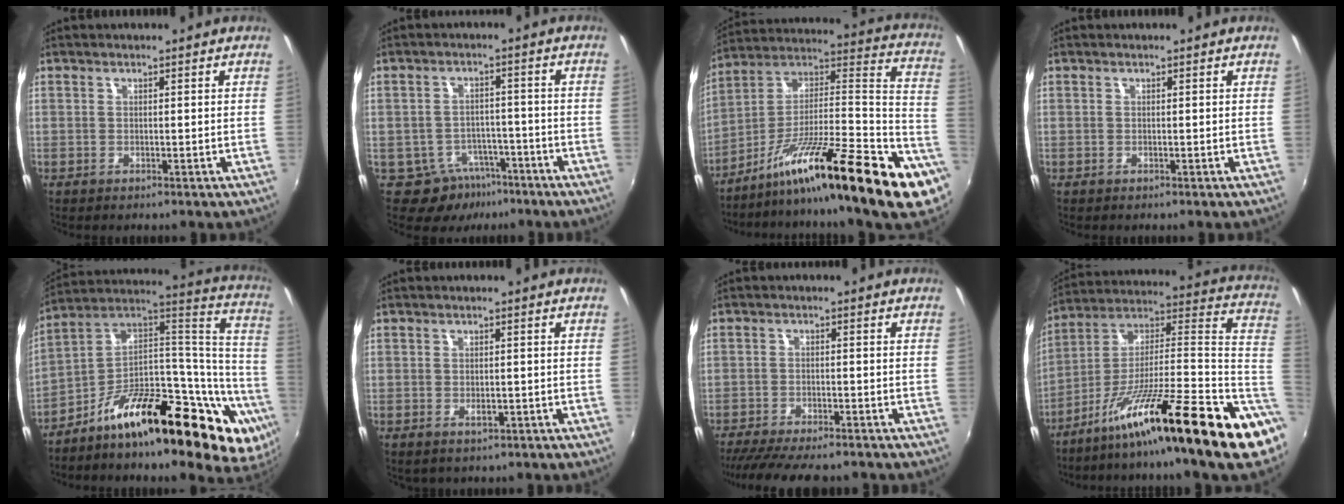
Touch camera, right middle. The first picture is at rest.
{"total": 6.2, "force": [-4.1, 4.5, 1.2], "torque": [-0.021, 0.018, -0.048]}
{"total": 29.0, "force": [-15.3, 4.1, 24.3], "torque": [-0.315, -0.008, -0.254]}
{"total": 0.0}
{"total": 28.1, "force": [-15.0, 9.9, 21.7], "torque": [-0.261, 0.027, -0.238]}
{"total": 1.4, "force": [-0.3, 0.9, 1.0], "torque": [-0.013, -0.004, -0.002]}
{"total": 11.8, "force": [-10.1, 1.8, 5.7], "torque": [-0.120, -0.035, -0.159]}
{"total": 26.3, "force": [-11.7, 2.0, 23.5], "torque": [-0.319, -0.012, -0.200]}